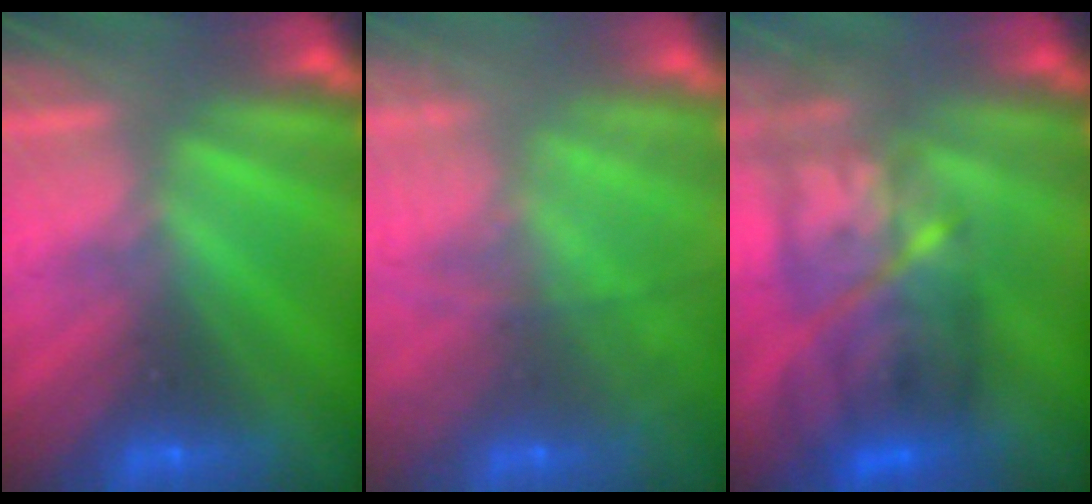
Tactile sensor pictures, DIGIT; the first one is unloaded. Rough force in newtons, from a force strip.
{"total": 7.5}
{"total": 9.4}